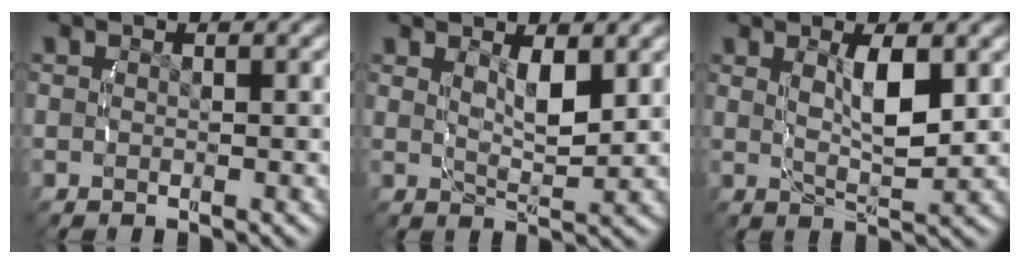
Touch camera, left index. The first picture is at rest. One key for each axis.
{"total": 2.9, "fx": 1.2, "fy": 0.4, "fz": 2.6, "tx": -0.044, "ty": -0.014, "tz": 0.029}
{"total": 4.1, "fx": 0.9, "fy": 0.8, "fz": 3.9, "tx": -0.070, "ty": -0.013, "tz": 0.026}